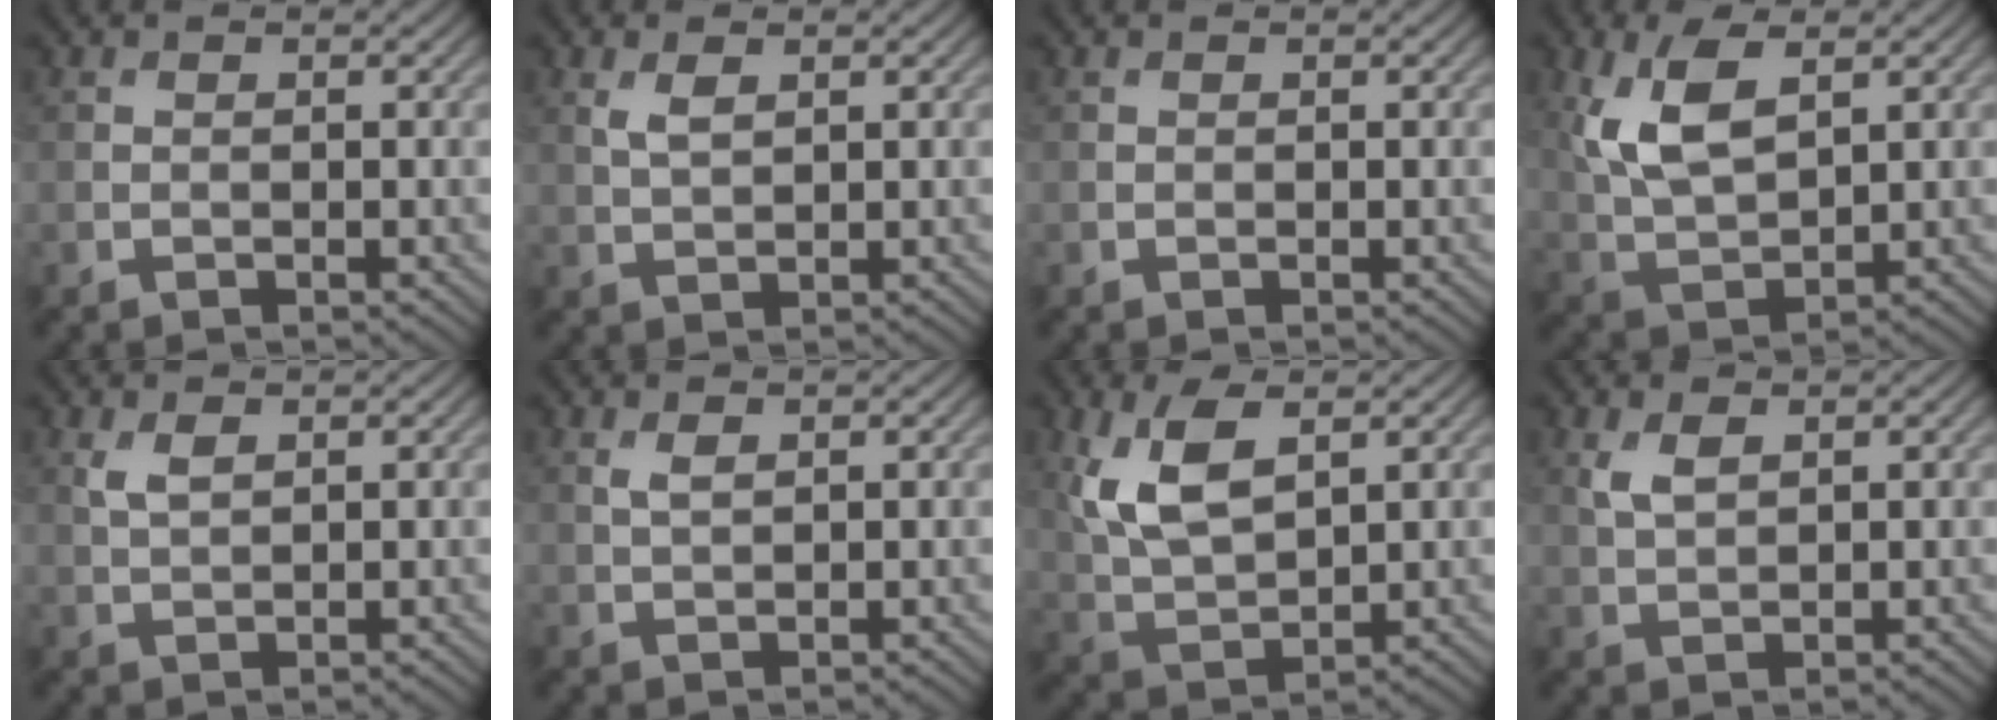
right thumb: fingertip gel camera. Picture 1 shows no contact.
{"total": 2.3, "force": [1.0, 1.0, 1.8], "torque": [-0.044, 0.000, 0.023]}
{"total": 0.0}
{"total": 8.3, "force": [2.8, 4.0, 6.6], "torque": [-0.152, 0.002, 0.056]}
{"total": 2.3, "force": [1.1, 1.1, 1.7], "torque": [-0.042, 0.001, 0.024]}
{"total": 1.7, "force": [0.8, 0.7, 1.3], "torque": [-0.034, 0.000, 0.019]}
{"total": 8.3, "force": [2.9, 4.1, 6.7], "torque": [-0.154, 0.002, 0.058]}
{"total": 2.8, "force": [1.3, 1.4, 2.1], "torque": [-0.053, 0.000, 0.029]}